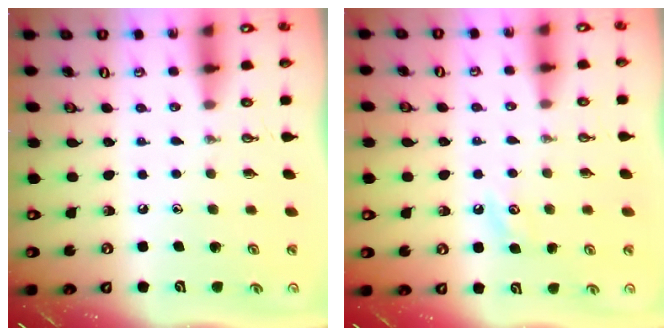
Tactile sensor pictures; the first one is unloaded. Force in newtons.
{"total": 3.5, "press": 3.5, "slide": 0.4}